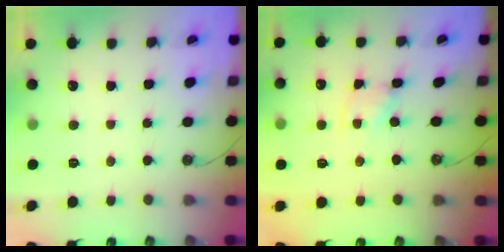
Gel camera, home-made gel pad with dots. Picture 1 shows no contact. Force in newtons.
{"total": 1.5, "press": 1.5, "slide": 0.0}